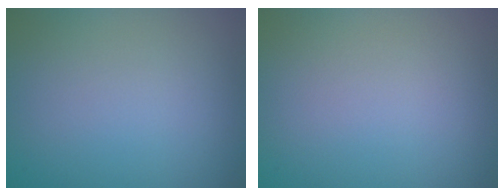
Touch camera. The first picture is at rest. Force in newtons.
{"total": 0.0}